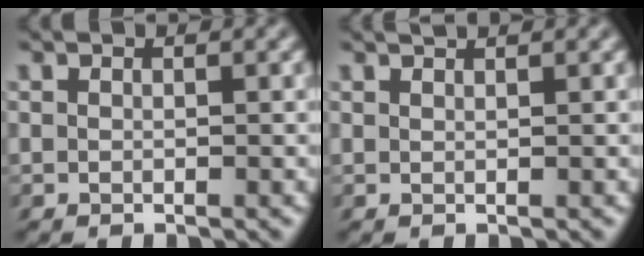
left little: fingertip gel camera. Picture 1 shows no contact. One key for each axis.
{"total": 1.0, "fx": 1.0, "fy": 0.0, "fz": 0.3, "tx": 0.002, "ty": 0.008, "tz": 0.011}